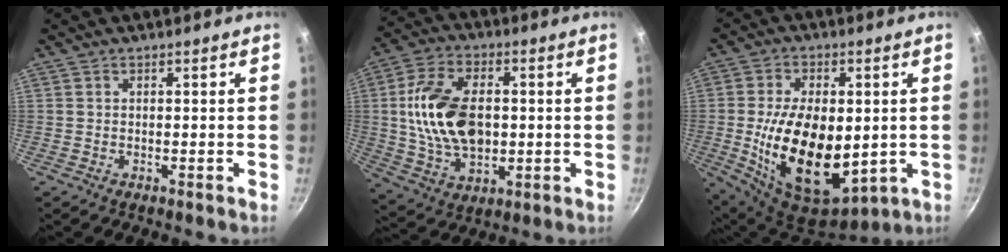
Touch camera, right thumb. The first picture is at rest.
{"total": 17.2, "force": [0.9, 10.9, 13.3], "torque": [-0.230, 0.008, 0.019]}
{"total": 20.7, "force": [-1.2, 12.1, 16.8], "torque": [-0.284, -0.018, -0.001]}